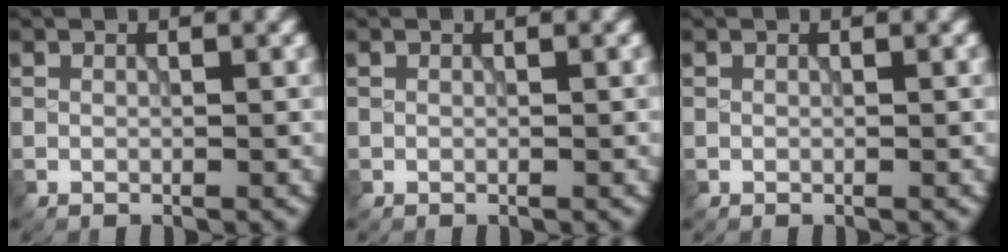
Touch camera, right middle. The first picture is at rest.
{"total": 0.0}
{"total": 0.0}